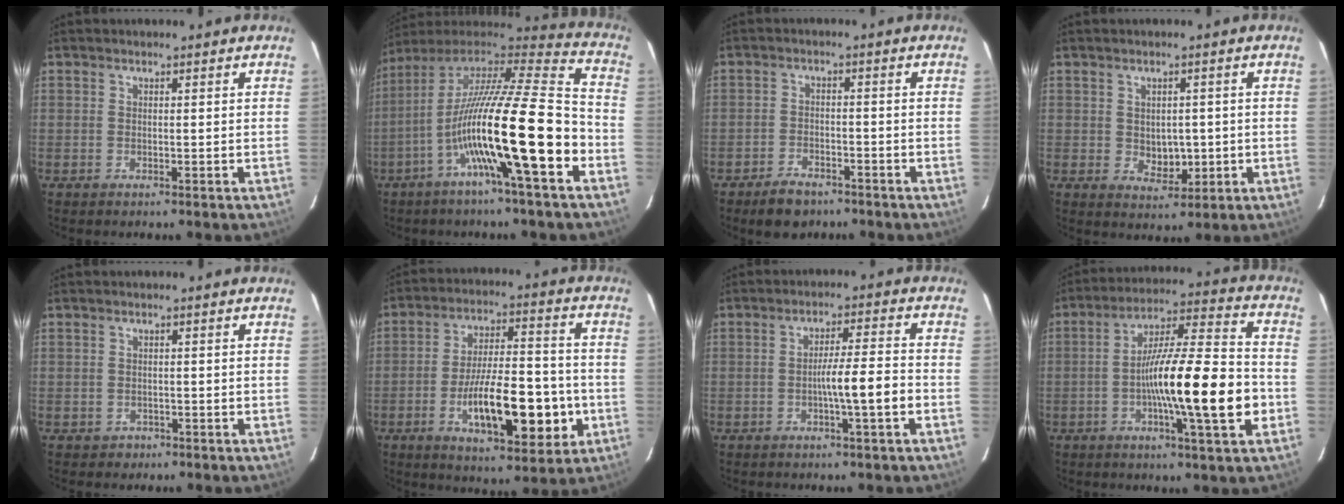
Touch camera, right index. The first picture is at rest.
{"total": 21.8, "force": [-7.3, 0.7, 20.6], "torque": [-0.360, -0.008, -0.133]}
{"total": 5.0, "force": [-3.8, 2.5, 2.1], "torque": [-0.042, 0.001, -0.057]}
{"total": 4.3, "force": [-0.3, 2.9, 3.2], "torque": [-0.039, -0.003, 0.007]}
{"total": 1.4, "force": [-0.8, 1.2, 0.0], "torque": [0.000, 0.005, -0.010]}
{"total": 16.6, "force": [-4.8, 5.0, 15.1], "torque": [-0.245, 0.006, -0.071]}
{"total": 6.4, "force": [-1.9, -0.3, 6.1], "torque": [-0.101, 0.008, -0.030]}
{"total": 17.7, "force": [-3.9, 1.0, 17.3], "torque": [-0.283, 0.000, -0.066]}